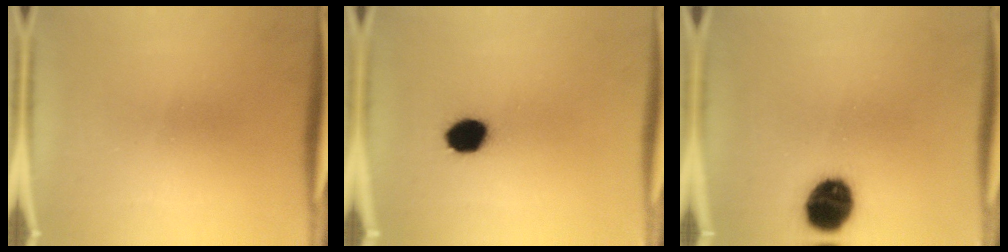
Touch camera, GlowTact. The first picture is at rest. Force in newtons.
{"total": 7.2}
{"total": 11.6}